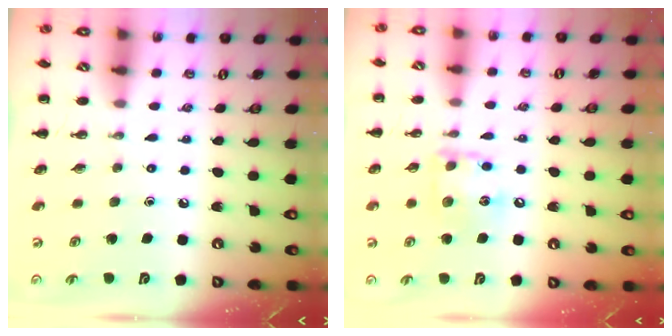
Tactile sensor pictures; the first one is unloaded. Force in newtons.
{"total": 10.1, "press": 10.1, "slide": 0.8}